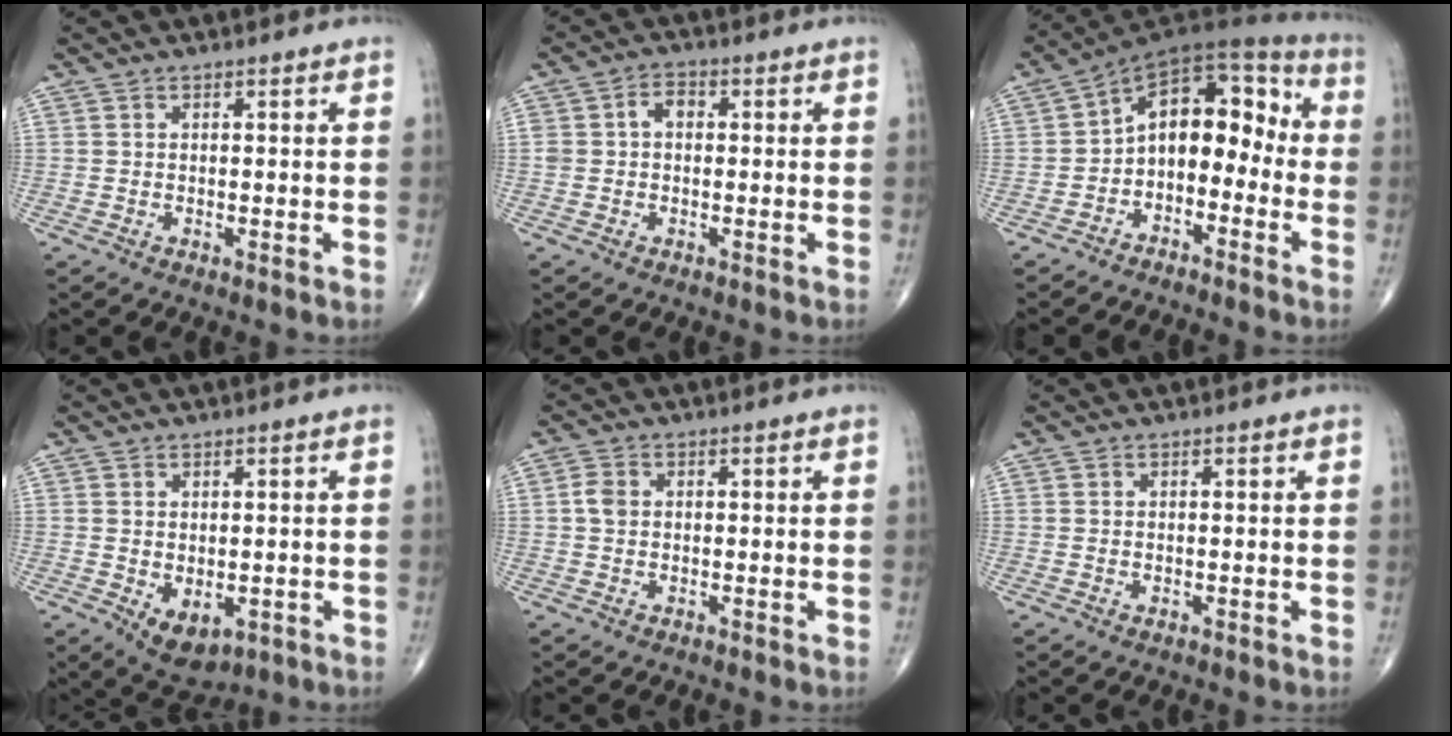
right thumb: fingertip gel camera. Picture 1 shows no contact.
{"total": 3.5, "force": [0.2, 2.7, 2.3], "torque": [-0.032, 0.018, 0.001]}
{"total": 12.9, "force": [-2.4, 8.3, 9.7], "torque": [-0.106, 0.066, -0.052]}
{"total": 6.0, "force": [-1.4, 3.7, 4.5], "torque": [-0.054, -0.005, -0.002]}
{"total": 2.6, "force": [0.3, 2.0, 1.6], "torque": [-0.031, 0.004, 0.002]}
{"total": 0.0}